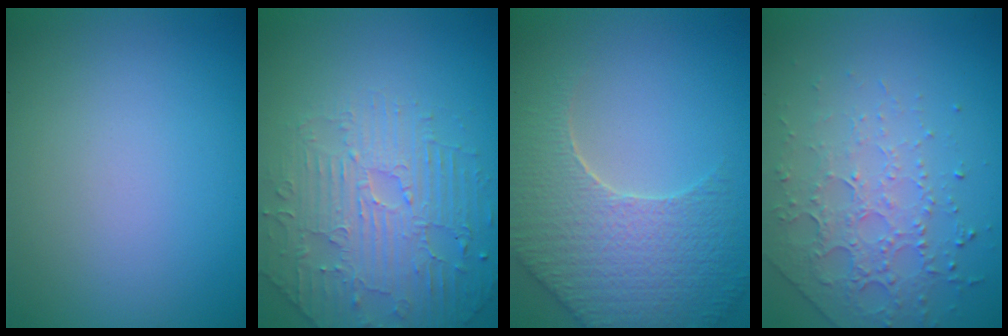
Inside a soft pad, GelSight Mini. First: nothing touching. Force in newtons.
{"total": 4.2, "press": 4.1, "slide": 0.9}
{"total": 7.0, "press": 5.5, "slide": 4.3}
{"total": 4.5, "press": 3.2, "slide": 3.3}